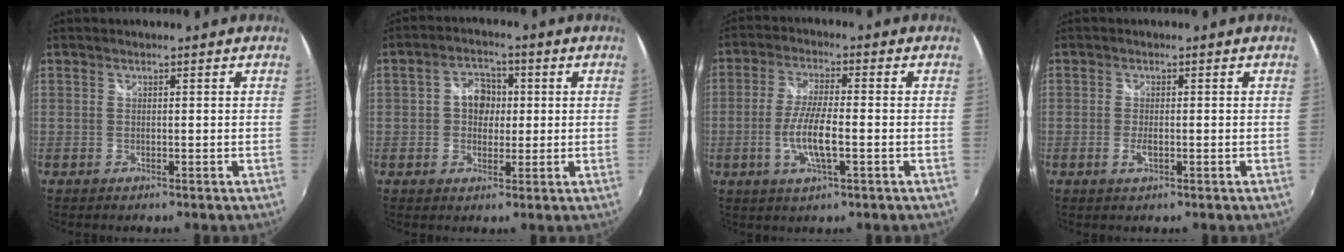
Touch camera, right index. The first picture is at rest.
{"total": 5.7, "force": [0.4, 4.7, 3.2], "torque": [-0.053, 0.017, 0.006]}
{"total": 8.0, "force": [-2.1, 1.7, 7.6], "torque": [-0.153, -0.005, -0.042]}
{"total": 2.0, "force": [-0.7, 0.7, 1.7], "torque": [-0.035, -0.004, -0.012]}